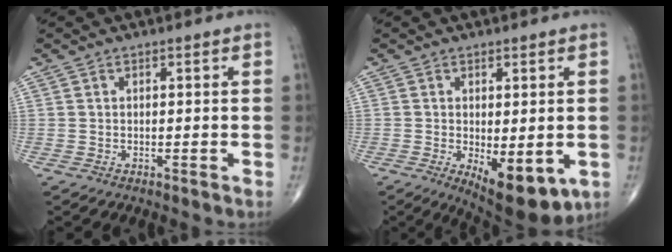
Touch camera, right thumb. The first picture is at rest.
{"total": 10.8, "force": [-3.2, 4.5, 9.3], "torque": [-0.115, -0.020, -0.035]}